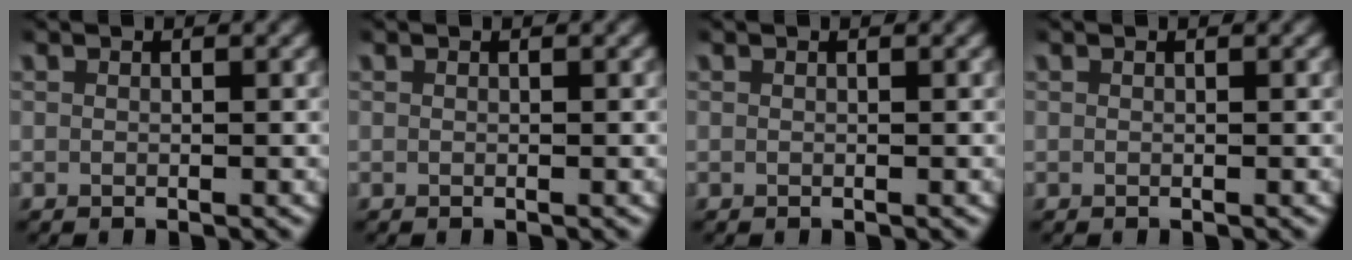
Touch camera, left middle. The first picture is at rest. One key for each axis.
{"total": 0.0}
{"total": 0.0}
{"total": 0.0}